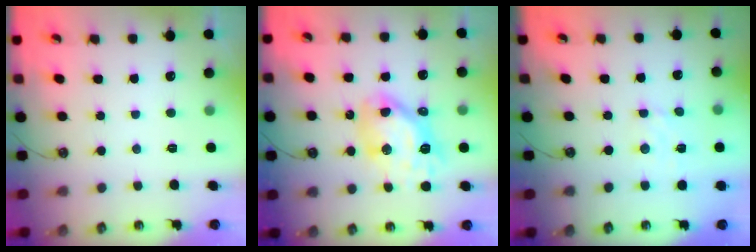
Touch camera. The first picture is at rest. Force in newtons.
{"total": 13.4, "press": 13.3, "slide": 1.2}
{"total": 3.7, "press": 3.6, "slide": 0.4}